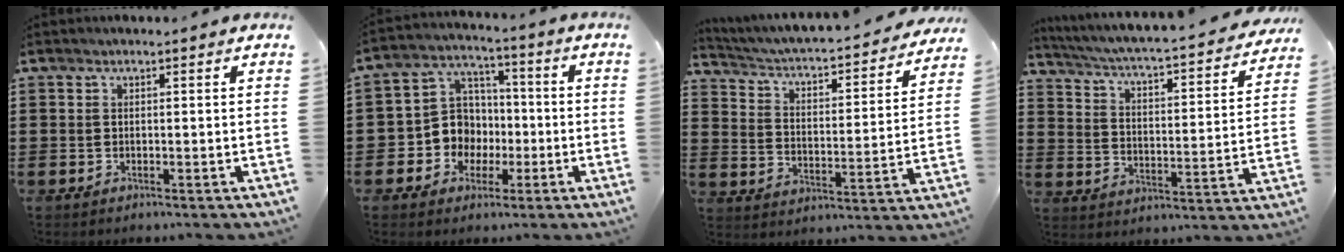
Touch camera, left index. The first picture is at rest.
{"total": 9.2, "force": [-1.6, 8.7, 2.5], "torque": [-0.100, 0.007, -0.029]}
{"total": 2.8, "force": [2.4, 0.2, 1.3], "torque": [-0.041, -0.034, 0.029]}
{"total": 3.3, "force": [2.8, -0.2, 1.7], "torque": [-0.051, -0.036, 0.036]}